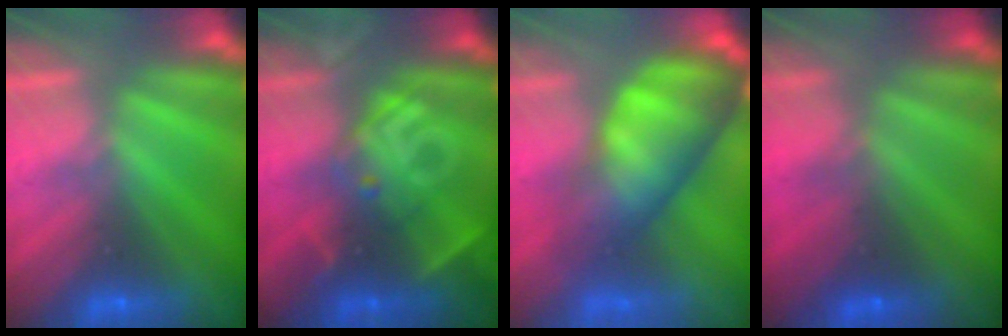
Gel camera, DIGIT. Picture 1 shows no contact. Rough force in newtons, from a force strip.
{"total": 2.8}
{"total": 10.7}
{"total": 2.9}